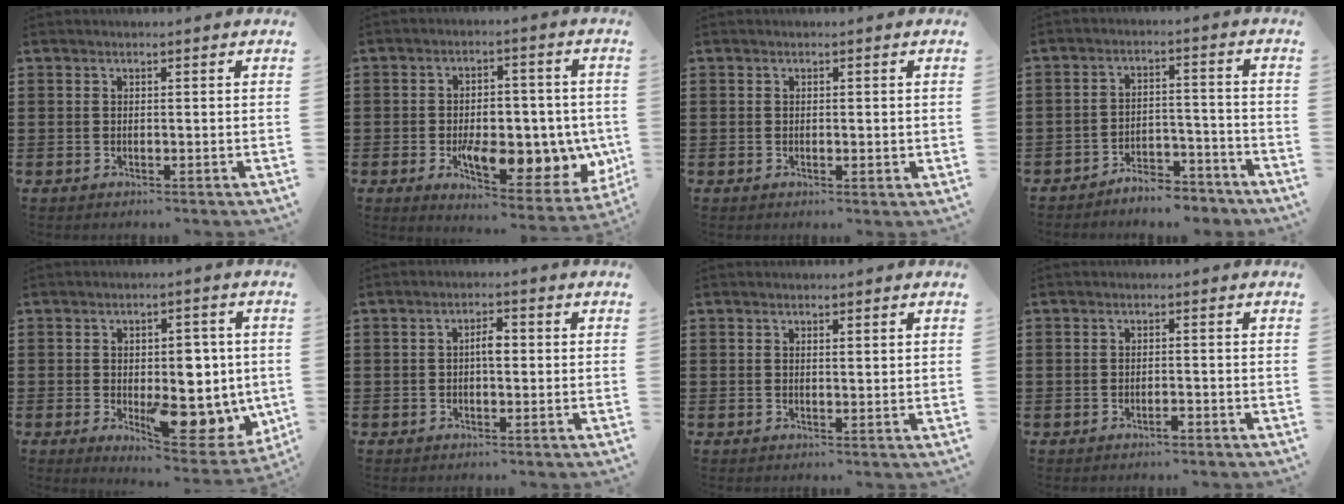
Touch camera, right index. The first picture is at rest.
{"total": 11.1, "force": [-1.8, 5.8, 9.3], "torque": [-0.139, -0.014, -0.025]}
{"total": 0.6, "force": [0.0, 0.4, 0.5], "torque": [-0.011, 0.001, 0.000]}
{"total": 5.0, "force": [-4.9, 0.8, 0.7], "torque": [-0.014, 0.011, -0.098]}
{"total": 10.1, "force": [-0.6, 6.0, 8.1], "torque": [-0.096, -0.009, -0.005]}
{"total": 2.7, "force": [0.0, 1.0, 2.5], "torque": [-0.046, 0.002, -0.002]}
{"total": 0.8, "force": [0.5, 0.1, 0.5], "torque": [-0.012, 0.000, 0.010]}
{"total": 1.6, "force": [-1.0, 0.4, 1.2], "torque": [-0.024, -0.002, -0.017]}